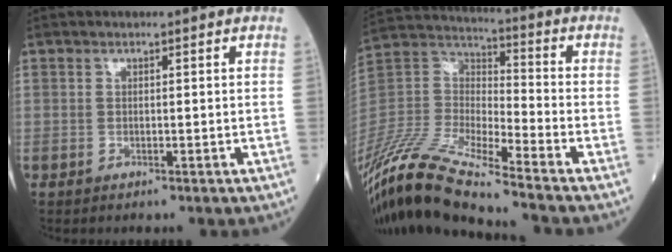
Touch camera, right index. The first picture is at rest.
{"total": 16.4, "force": [-13.8, 0.4, 8.8], "torque": [-0.188, -0.002, -0.268]}